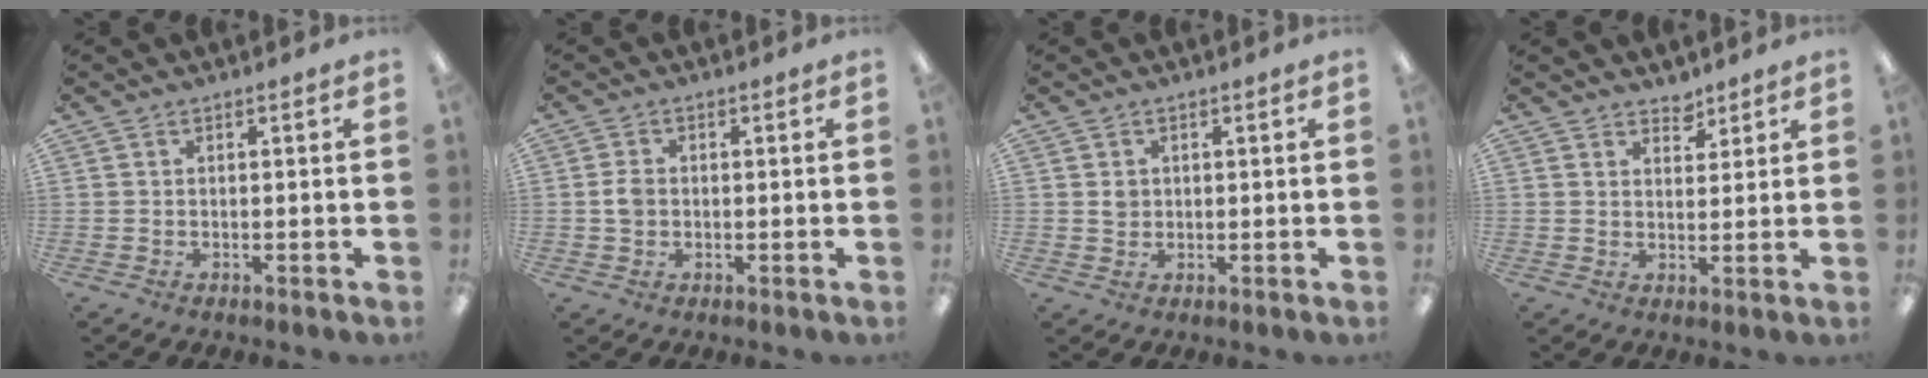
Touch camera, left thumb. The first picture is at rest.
{"total": 2.8, "force": [-0.1, 2.2, 1.8], "torque": [-0.024, 0.003, -0.005]}
{"total": 2.1, "force": [0.6, 1.9, 0.7], "torque": [-0.008, 0.001, 0.008]}
{"total": 3.7, "force": [3.1, 1.9, 0.6], "torque": [0.006, -0.021, 0.055]}